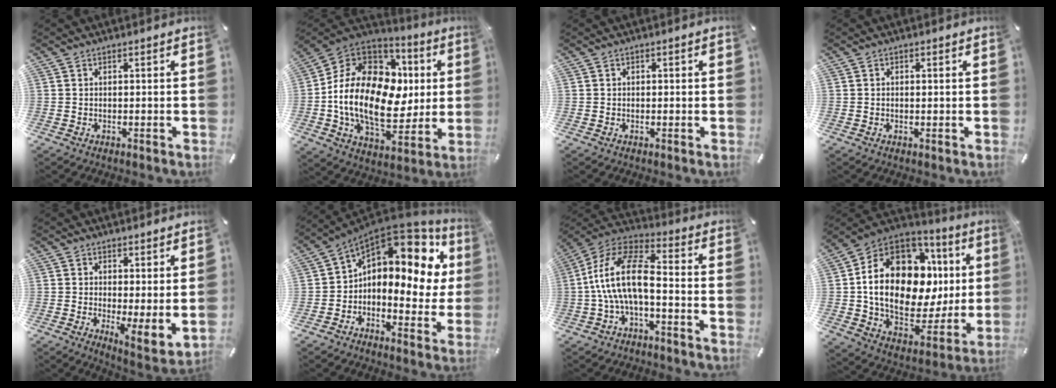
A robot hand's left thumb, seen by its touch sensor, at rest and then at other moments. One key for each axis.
{"total": 21.4, "fx": -0.6, "fy": 14.8, "fz": 15.5, "tx": -0.323, "ty": -0.010, "tz": -0.013}
{"total": 0.7, "fx": -0.1, "fy": 0.5, "fz": 0.4, "tx": -0.007, "ty": 0.003, "tz": -0.002}
{"total": 0.6, "fx": 0.0, "fy": 0.4, "fz": 0.5, "tx": -0.009, "ty": 0.001, "tz": 0.000}
{"total": 4.4, "fx": 1.8, "fy": 1.4, "fz": 3.7, "tx": -0.043, "ty": -0.030, "tz": 0.037}
{"total": 13.5, "fx": 5.2, "fy": 7.6, "fz": 9.9, "tx": -0.152, "ty": -0.043, "tz": 0.080}
{"total": 14.0, "fx": -2.7, "fy": 6.4, "fz": 12.2, "tx": -0.253, "ty": 0.010, "tz": -0.050}
{"total": 23.6, "fx": 3.6, "fy": 16.2, "fz": 16.8, "tx": -0.312, "ty": -0.032, "tz": 0.069}